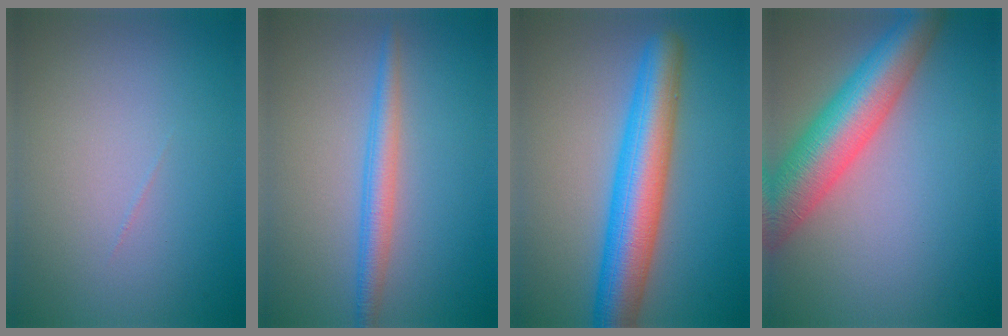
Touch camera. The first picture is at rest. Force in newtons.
{"total": 2.7, "press": 2.7, "slide": 0.0}
{"total": 8.0, "press": 8.0, "slide": 0.2}
{"total": 8.7, "press": 8.7, "slide": 0.3}